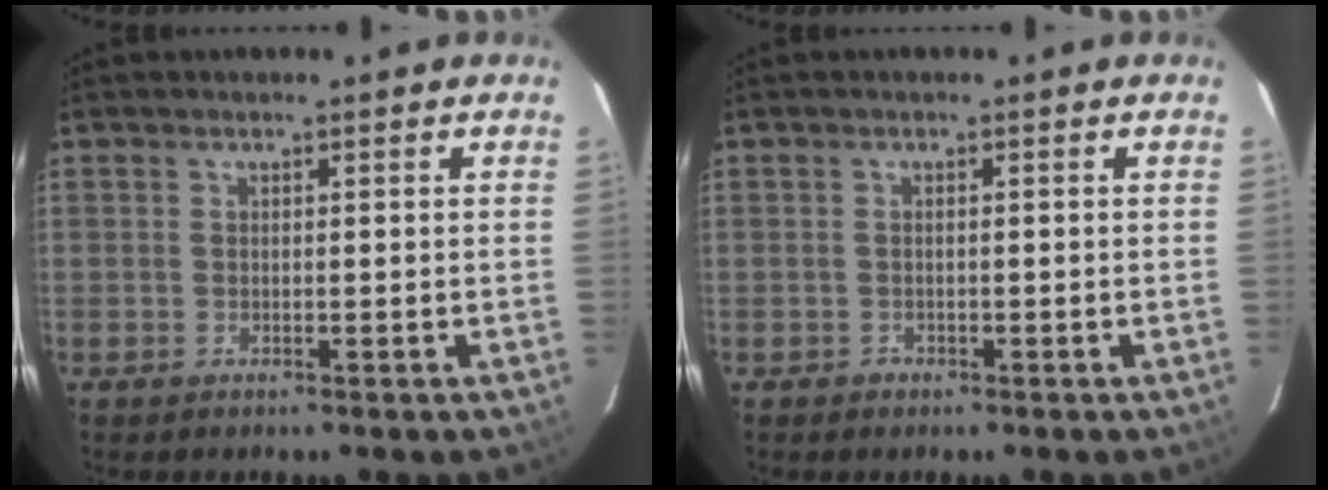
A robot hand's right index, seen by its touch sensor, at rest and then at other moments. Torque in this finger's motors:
{"motor_torque": [0.05, -0.07, 0.03, 0.00]}